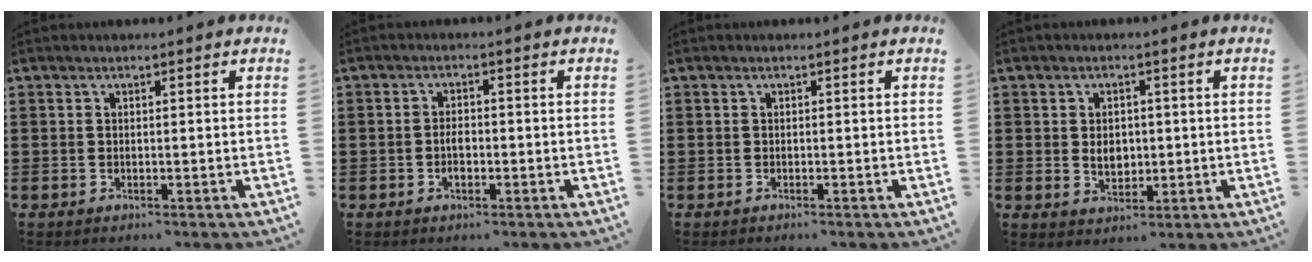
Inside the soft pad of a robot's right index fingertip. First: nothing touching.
{"total": 2.4, "force": [-0.7, 1.0, 2.1], "torque": [-0.049, -0.004, -0.014]}
{"total": 0.0}
{"total": 3.4, "force": [0.0, 2.4, 2.4], "torque": [-0.045, 0.003, -0.003]}